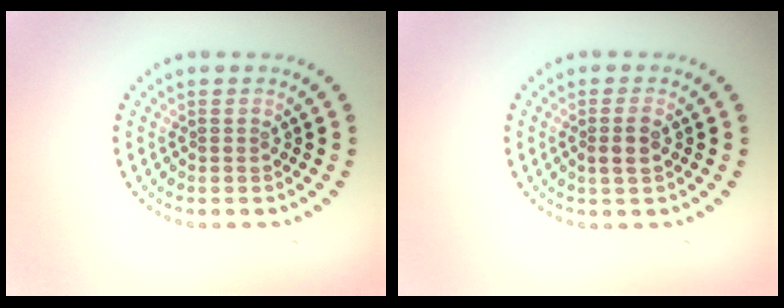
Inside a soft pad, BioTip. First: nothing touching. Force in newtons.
{"total": 1.7, "press": 1.6, "slide": 0.6}